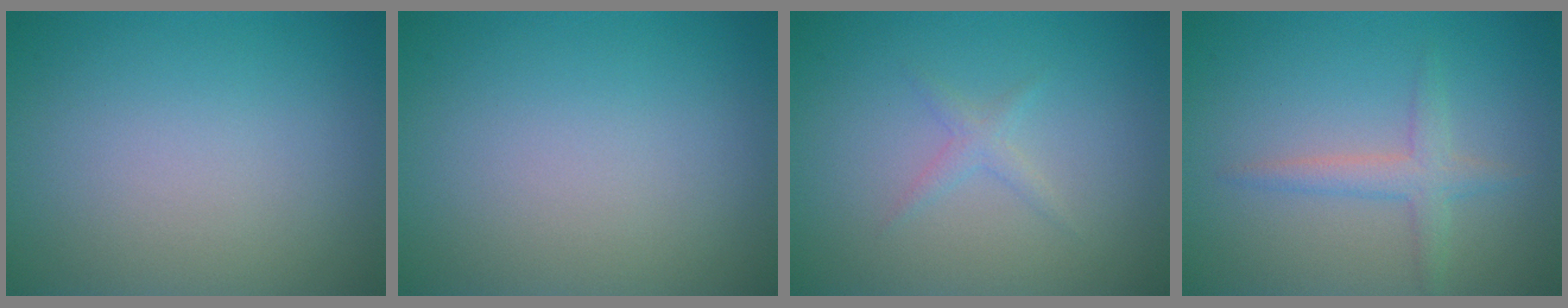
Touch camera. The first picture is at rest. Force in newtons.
{"total": 0.0}
{"total": 1.1, "press": 1.1, "slide": 0.1}
{"total": 2.2, "press": 2.2, "slide": 0.1}